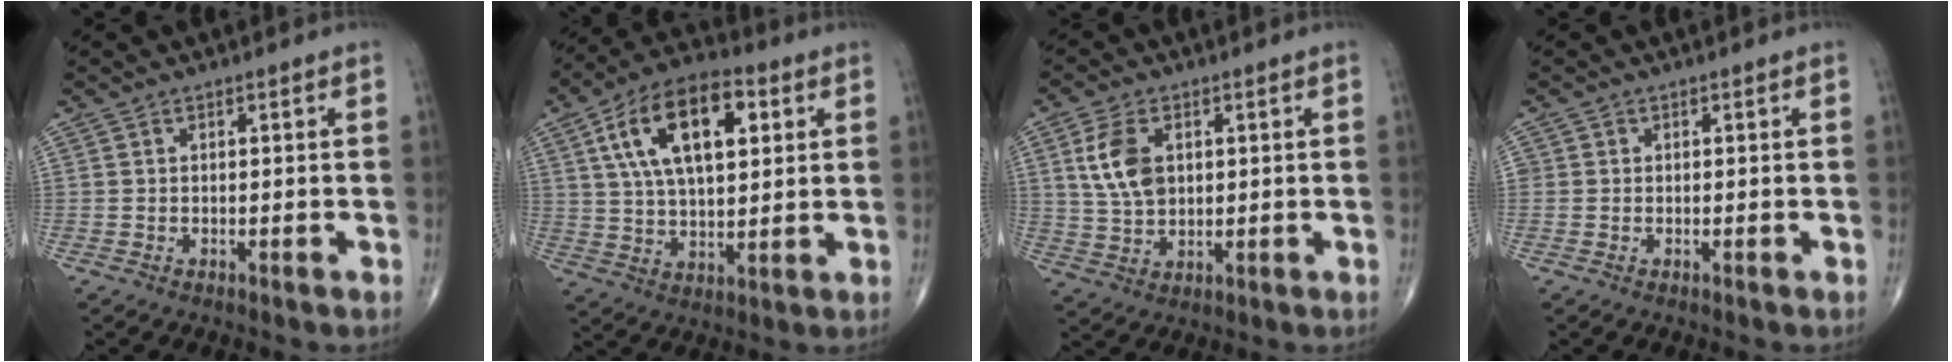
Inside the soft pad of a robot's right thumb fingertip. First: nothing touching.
{"total": 17.8, "force": [5.8, 8.9, 14.3], "torque": [-0.233, 0.004, 0.096]}
{"total": 8.3, "force": [2.2, 5.3, 6.1], "torque": [-0.115, -0.005, 0.048]}
{"total": 0.7, "force": [0.0, 0.7, 0.1], "torque": [0.005, 0.003, -0.001]}